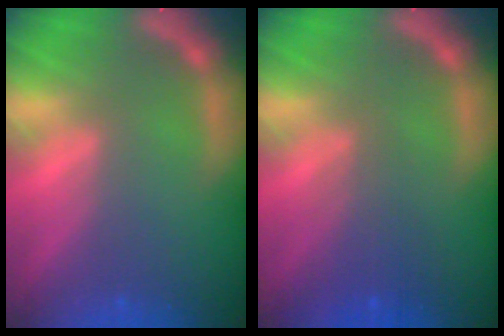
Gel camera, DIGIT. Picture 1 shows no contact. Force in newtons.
{"total": 3.0}